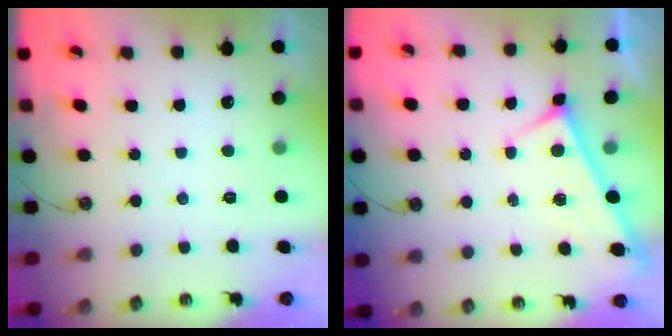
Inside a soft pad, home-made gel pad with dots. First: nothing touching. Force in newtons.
{"total": 3.6, "press": 3.6, "slide": 0.3}